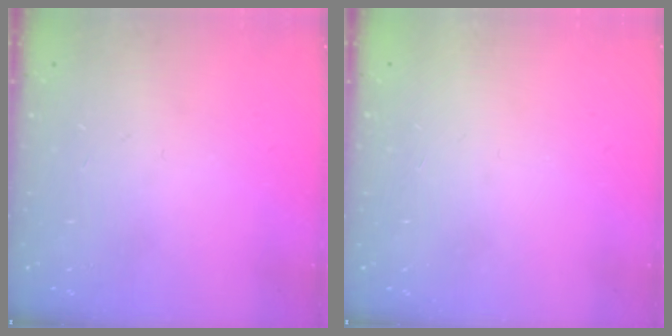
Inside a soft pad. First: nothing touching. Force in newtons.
{"total": 1.6, "press": 1.6, "slide": 0.1}